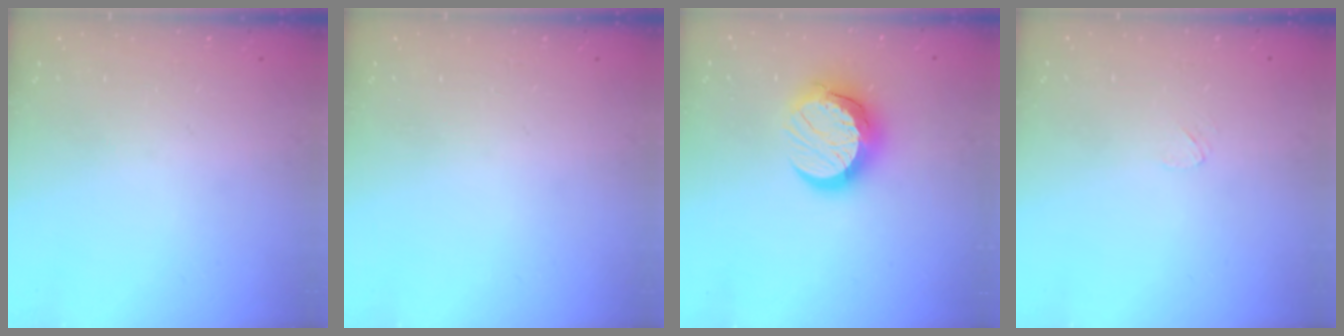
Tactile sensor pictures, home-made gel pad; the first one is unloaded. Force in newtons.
{"total": 0.0}
{"total": 13.1, "press": 13.1, "slide": 1.2}
{"total": 3.4, "press": 3.4, "slide": 0.4}